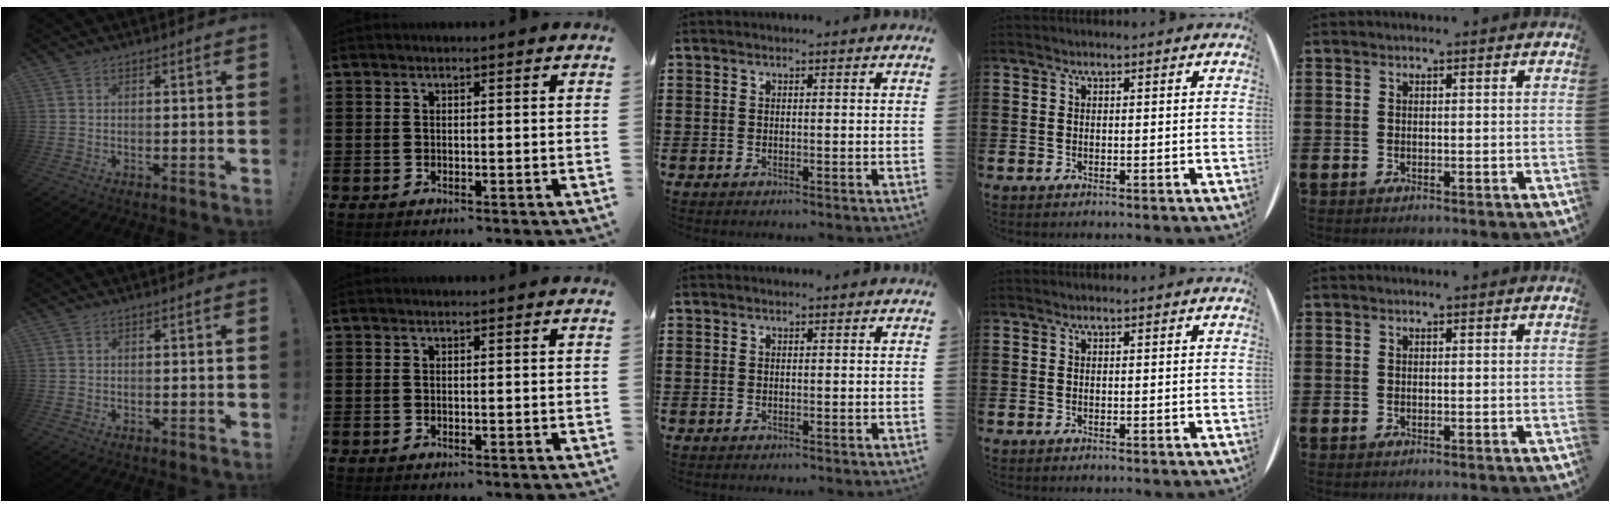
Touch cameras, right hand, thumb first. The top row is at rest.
{}